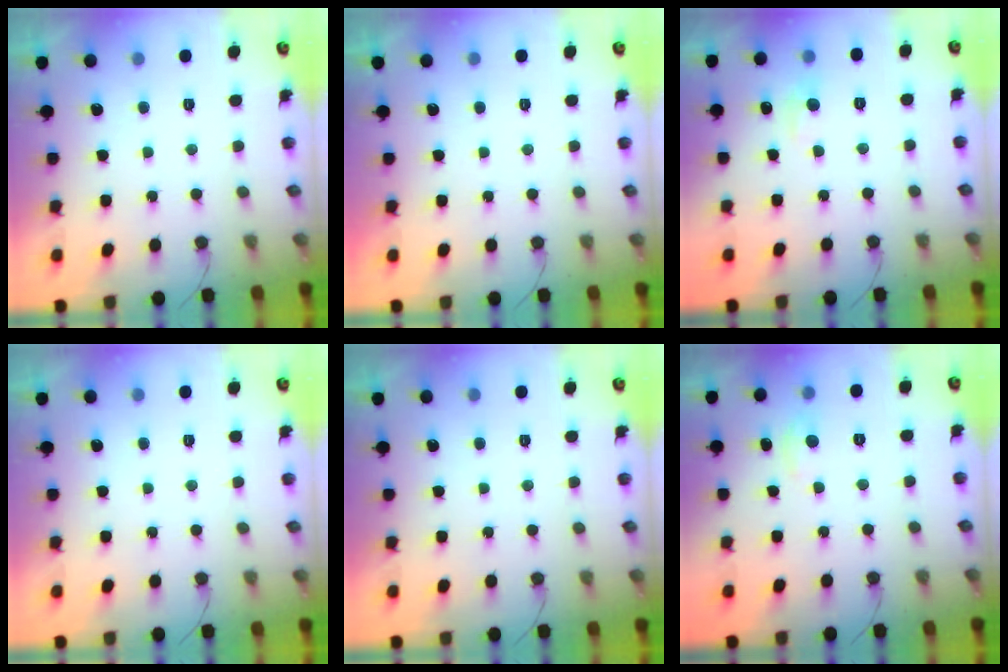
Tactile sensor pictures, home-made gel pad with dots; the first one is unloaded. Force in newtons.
{"total": 0.0}
{"total": 5.6, "press": 5.5, "slide": 0.8}
{"total": 0.0}
{"total": 0.0}
{"total": 2.8, "press": 2.8, "slide": 0.4}